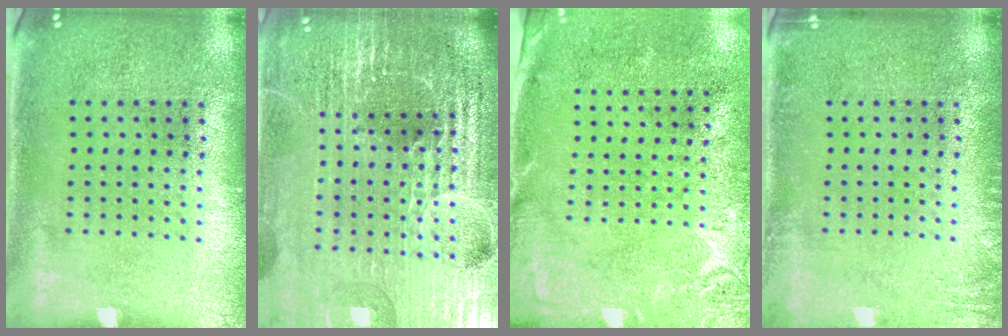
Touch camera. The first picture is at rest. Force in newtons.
{"total": 6.7, "press": 5.8, "slide": 3.4}
{"total": 2.8, "press": 2.3, "slide": 1.6}
{"total": 1.6, "press": 1.6, "slide": 0.2}